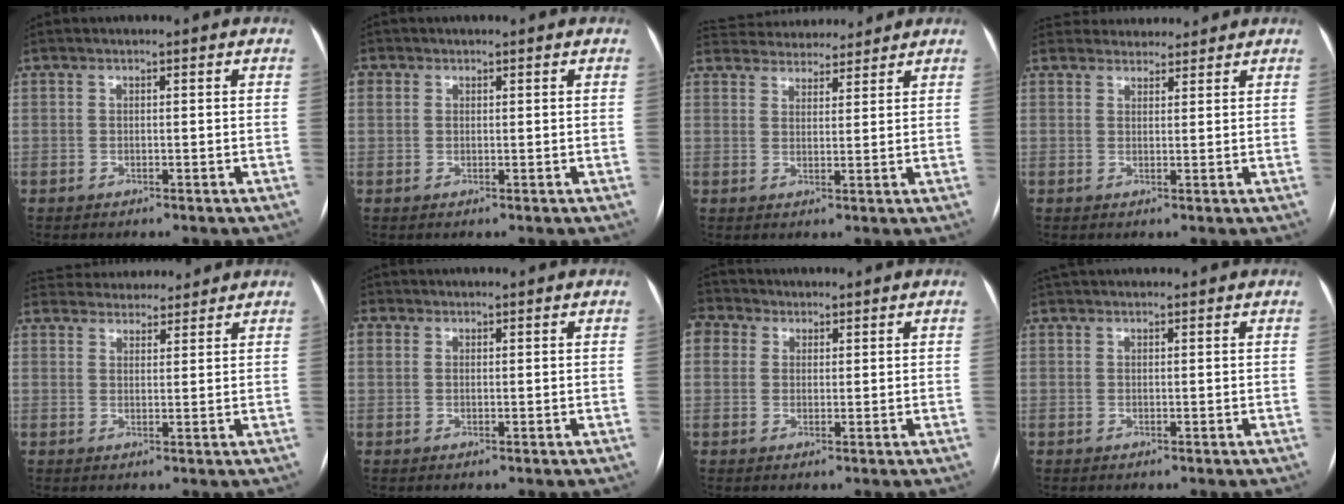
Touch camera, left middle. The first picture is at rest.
{"total": 2.7, "force": [1.0, 2.4, 0.9], "torque": [-0.023, 0.012, 0.023]}
{"total": 11.1, "force": [10.5, 3.2, 2.1], "torque": [-0.030, 0.028, 0.155]}
{"total": 5.4, "force": [5.1, 1.8, 0.0], "torque": [0.006, 0.021, 0.067]}
{"total": 8.4, "force": [7.9, 2.5, 1.0], "torque": [-0.006, 0.024, 0.110]}
{"total": 2.5, "force": [1.0, 2.0, 1.0], "torque": [-0.026, 0.011, 0.020]}
{"total": 4.7, "force": [2.6, 3.7, 1.4], "torque": [-0.043, 0.029, 0.052]}
{"total": 2.6, "force": [2.4, 0.7, 0.9], "torque": [-0.013, 0.039, 0.040]}